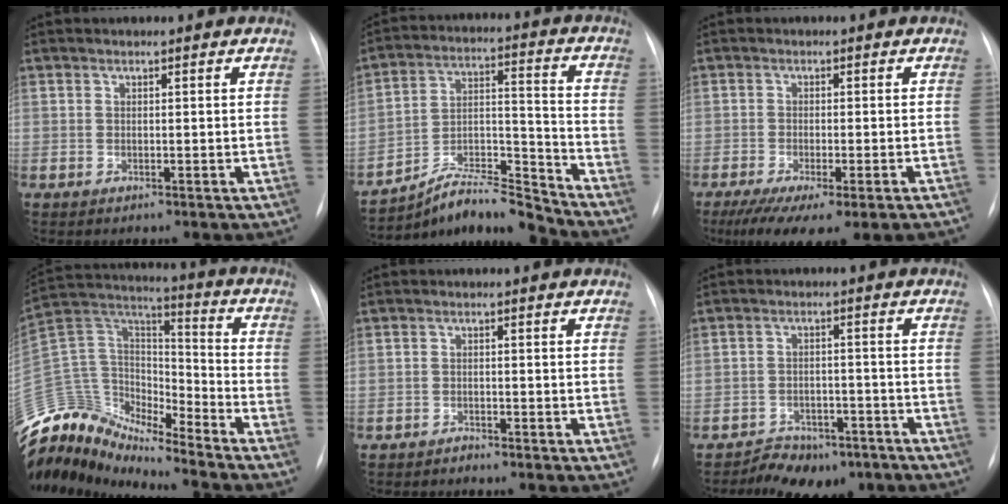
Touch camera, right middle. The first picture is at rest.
{"total": 12.3, "force": [-12.0, -0.2, 2.6], "torque": [-0.039, 0.044, -0.217]}
{"total": 12.1, "force": [-8.9, 2.3, 7.9], "torque": [-0.114, -0.015, -0.133]}
{"total": 19.1, "force": [-17.6, 5.0, 5.4], "torque": [-0.120, 0.060, -0.323]}
{"total": 1.2, "force": [-1.1, 0.2, -0.2], "torque": [0.006, -0.002, -0.021]}
{"total": 8.1, "force": [-6.4, 4.3, 2.4], "torque": [-0.030, 0.012, -0.092]}